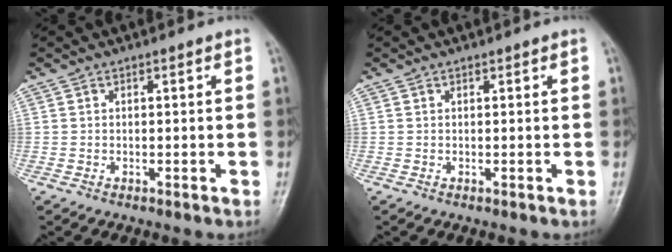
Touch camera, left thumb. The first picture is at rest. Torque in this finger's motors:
{"motor_torque": [-0.05, 0.00, -0.10, -0.01, 0.00]}